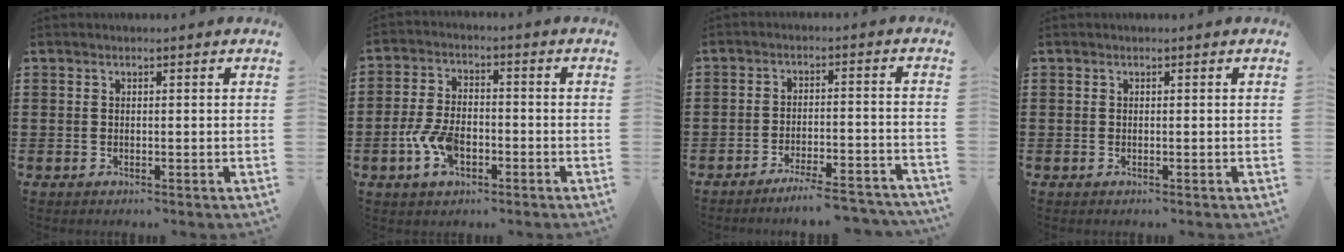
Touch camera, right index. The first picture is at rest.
{"total": 6.5, "force": [-2.3, 3.6, 4.8], "torque": [-0.117, 0.000, -0.048]}
{"total": 5.1, "force": [-4.6, -0.2, 2.1], "torque": [-0.032, -0.010, -0.086]}
{"total": 0.0}